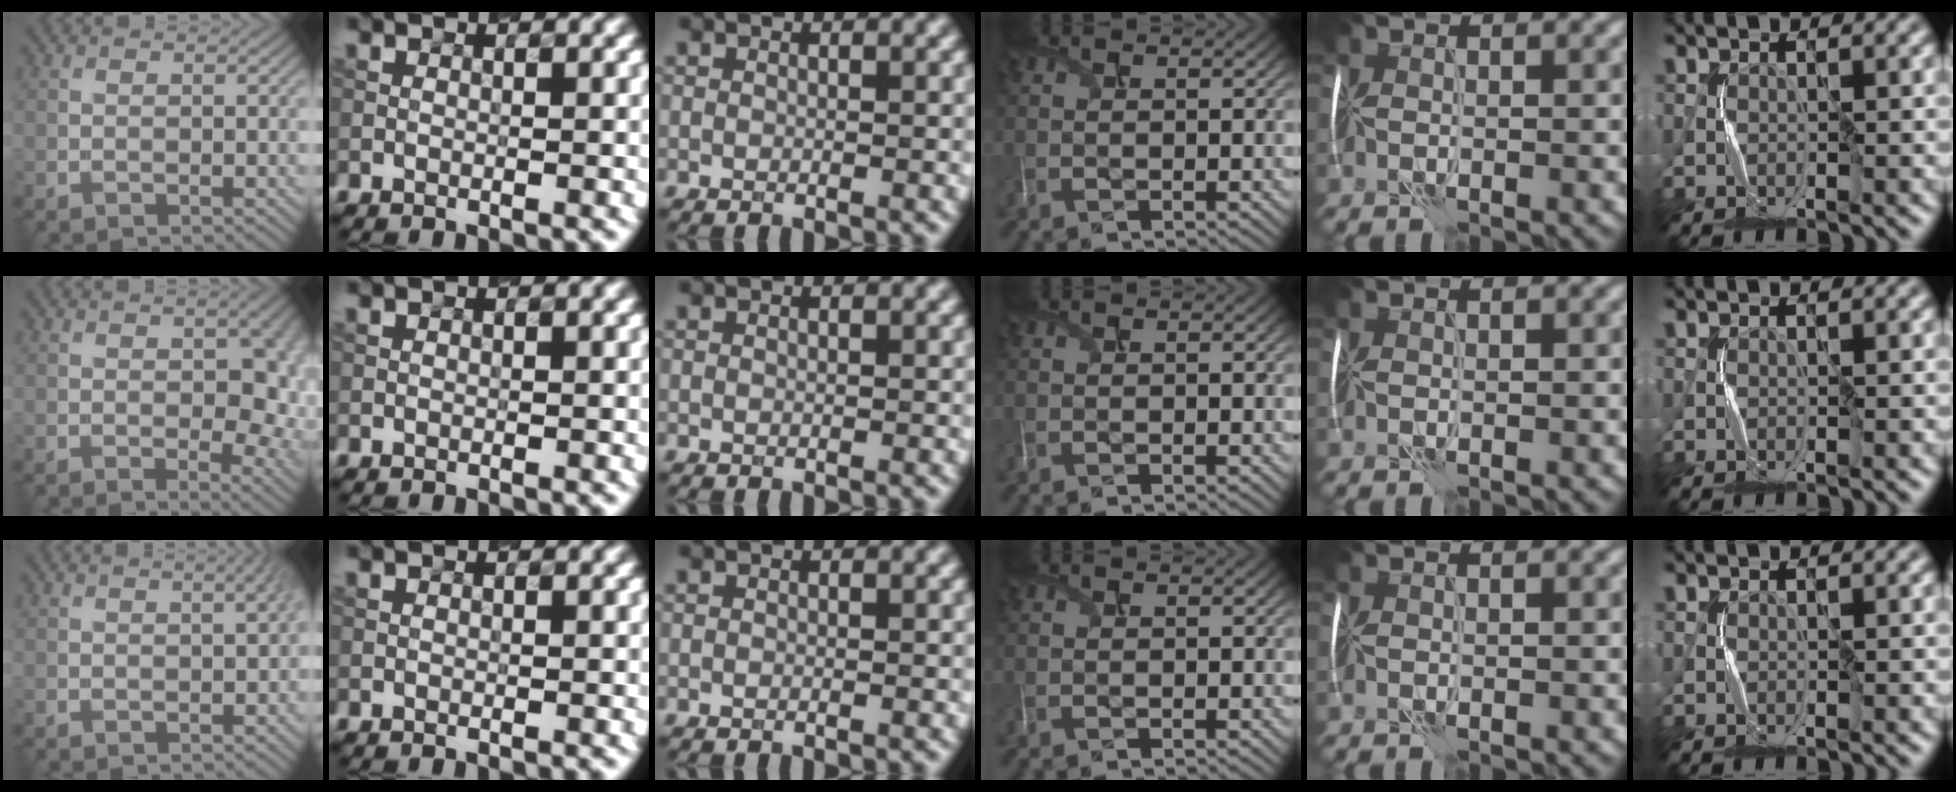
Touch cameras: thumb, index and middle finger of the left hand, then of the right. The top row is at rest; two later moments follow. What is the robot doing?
{"motion": "shake", "object": "plastic piggy bank"}